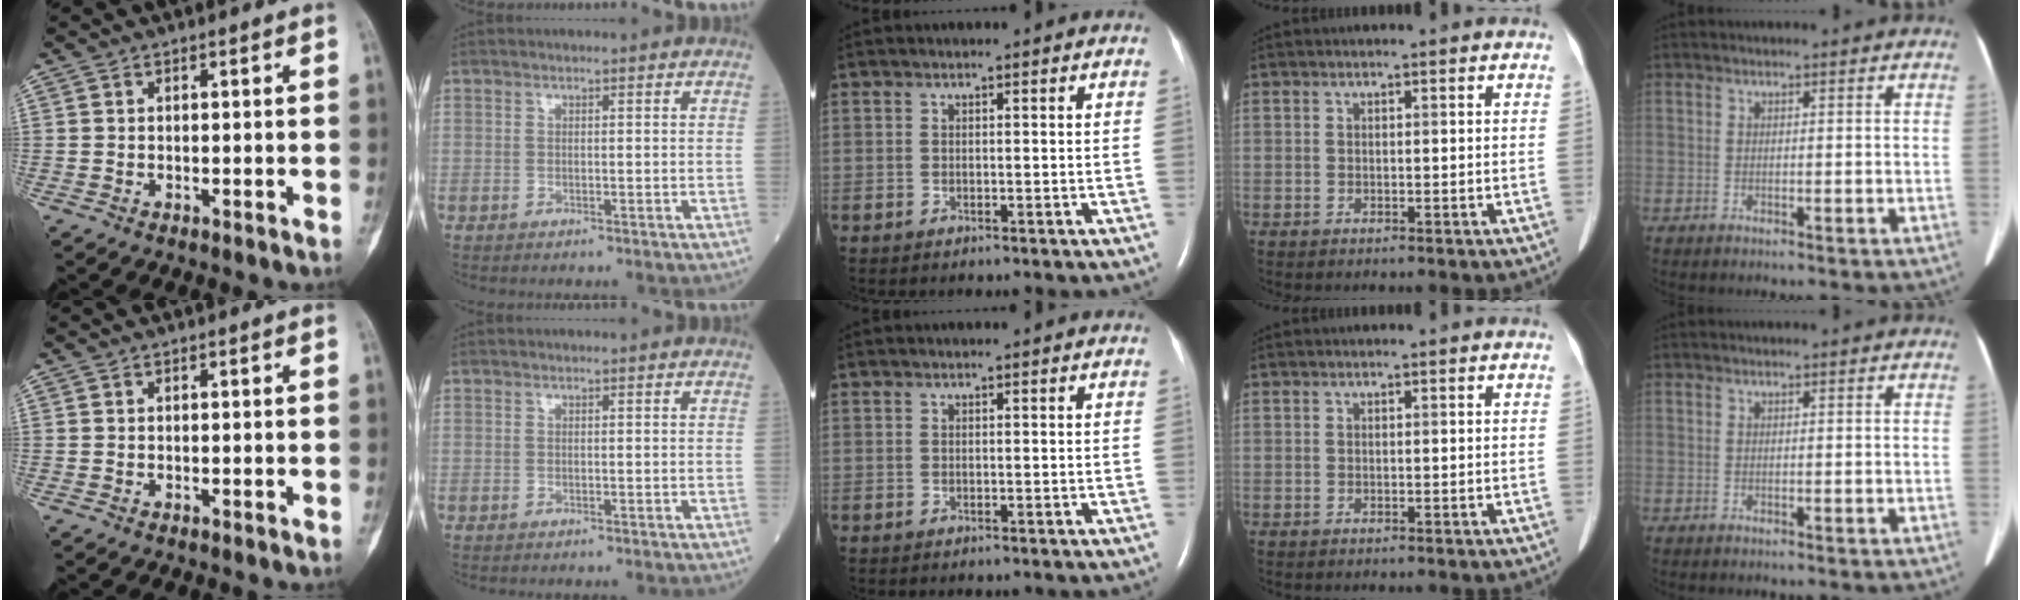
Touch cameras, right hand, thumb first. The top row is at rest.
{}